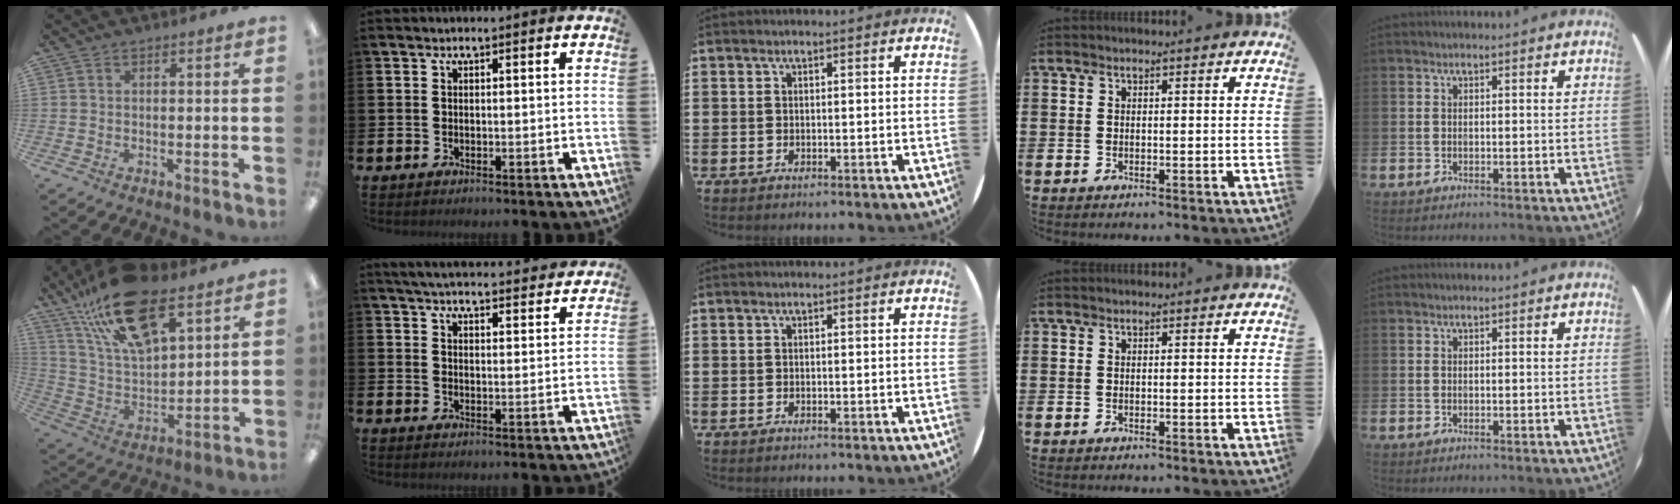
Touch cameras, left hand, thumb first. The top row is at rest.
{"thumb": {"total": 21.6, "force": [13.4, 9.7, 13.9], "torque": [-0.271, -0.059, 0.236]}, "index": {"total": 5.0, "force": [4.9, 0.4, 0.6], "torque": [-0.028, -0.034, 0.088]}}